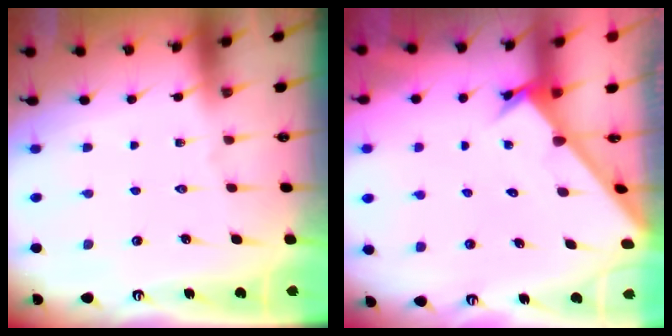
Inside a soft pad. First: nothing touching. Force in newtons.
{"total": 2.6, "press": 2.6, "slide": 0.3}